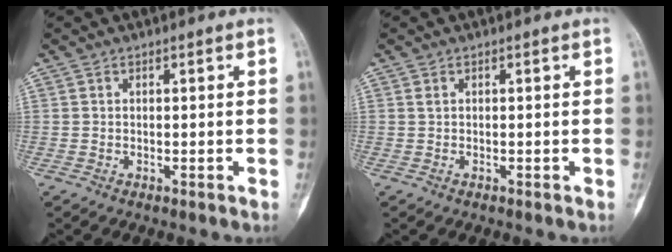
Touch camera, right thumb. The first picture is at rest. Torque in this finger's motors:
{"motor_torque": [0.20, 0.14, 0.04, -0.10, 0.03]}